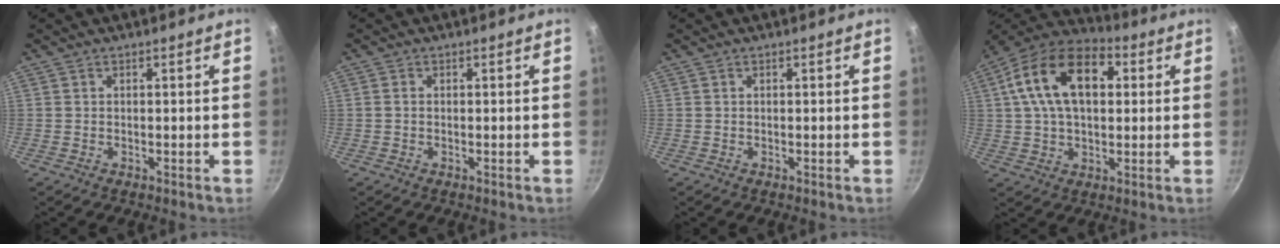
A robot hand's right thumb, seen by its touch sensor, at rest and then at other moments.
{"total": 0.7, "force": [0.0, 0.6, 0.5], "torque": [-0.009, 0.004, -0.002]}
{"total": 0.0}
{"total": 18.1, "force": [4.2, 11.1, 13.7], "torque": [-0.218, 0.021, 0.054]}